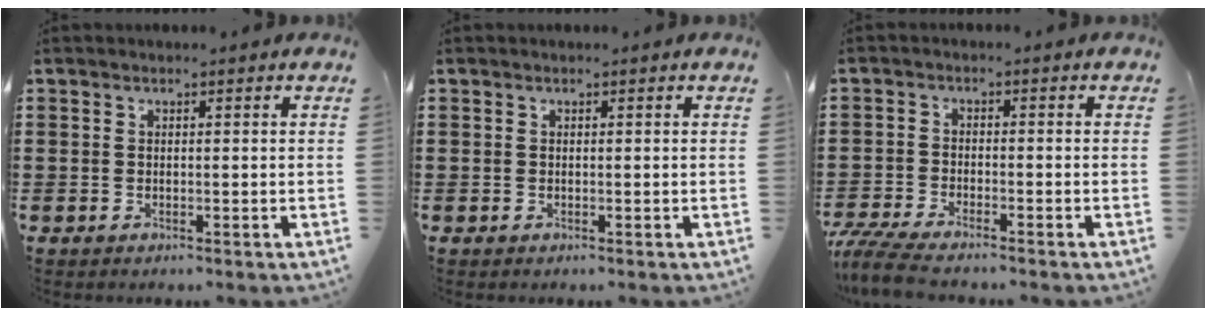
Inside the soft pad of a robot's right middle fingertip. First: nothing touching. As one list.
[{"total": 0.0}, {"total": 4.9, "force": [-4.5, 0.4, 1.8], "torque": [-0.057, -0.015, -0.094]}]